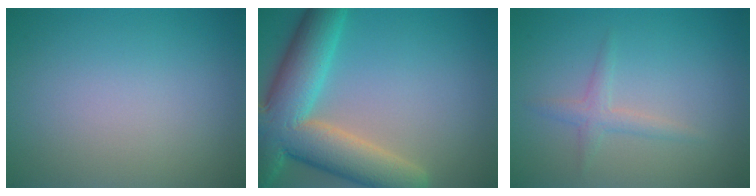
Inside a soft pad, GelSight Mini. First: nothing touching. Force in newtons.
{"total": 10.6, "press": 10.6, "slide": 0.9}
{"total": 1.5, "press": 1.5, "slide": 0.0}